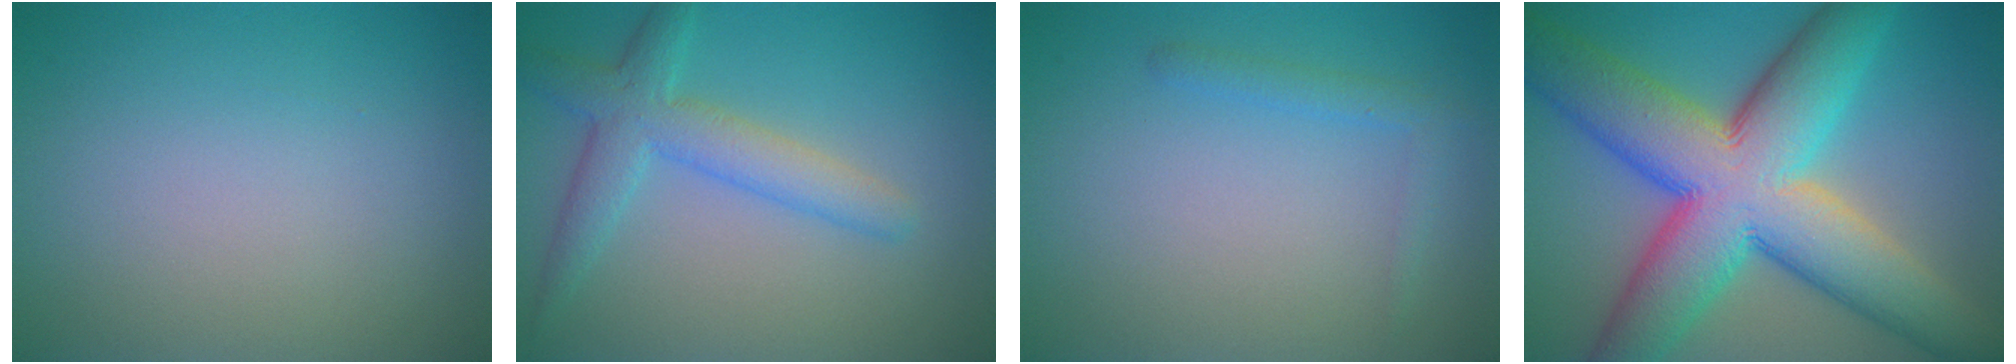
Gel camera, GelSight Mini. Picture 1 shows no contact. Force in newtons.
{"total": 4.0, "press": 4.0, "slide": 0.2}
{"total": 1.5, "press": 1.5, "slide": 0.1}
{"total": 14.9, "press": 14.9, "slide": 0.8}